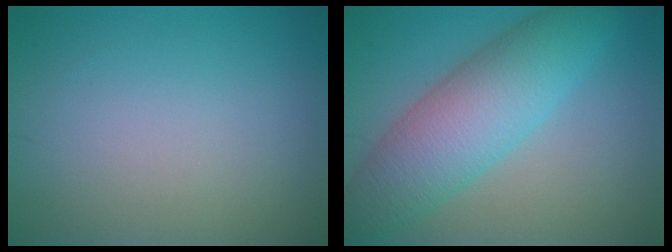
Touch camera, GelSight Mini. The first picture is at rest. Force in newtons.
{"total": 7.9, "press": 7.9, "slide": 0.2}